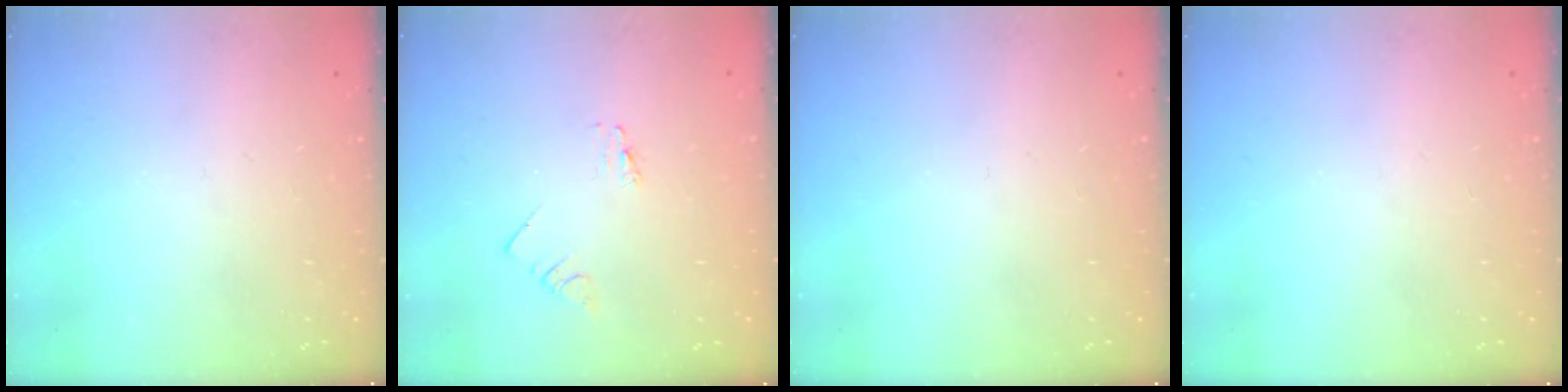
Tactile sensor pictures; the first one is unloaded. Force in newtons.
{"total": 0.0}
{"total": 0.0}
{"total": 0.0}